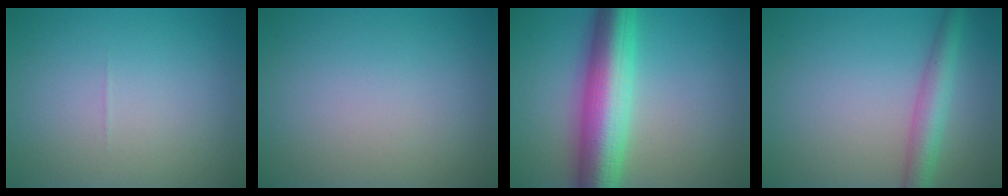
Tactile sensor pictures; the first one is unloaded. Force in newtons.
{"total": 0.0}
{"total": 9.6, "press": 9.6, "slide": 0.1}
{"total": 3.6, "press": 3.6, "slide": 0.1}